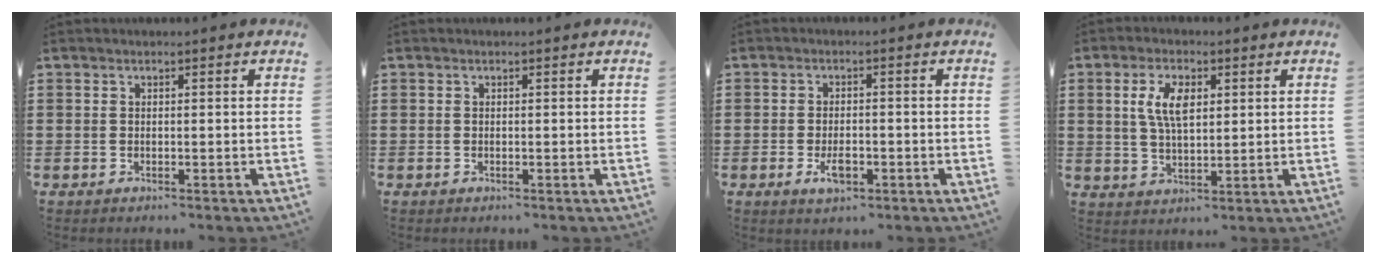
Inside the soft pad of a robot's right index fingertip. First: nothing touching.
{"total": 0.0}
{"total": 3.6, "force": [-1.4, 1.5, 3.0], "torque": [-0.058, 0.000, -0.026]}
{"total": 5.8, "force": [1.7, 2.7, 4.8], "torque": [-0.103, 0.012, 0.028]}